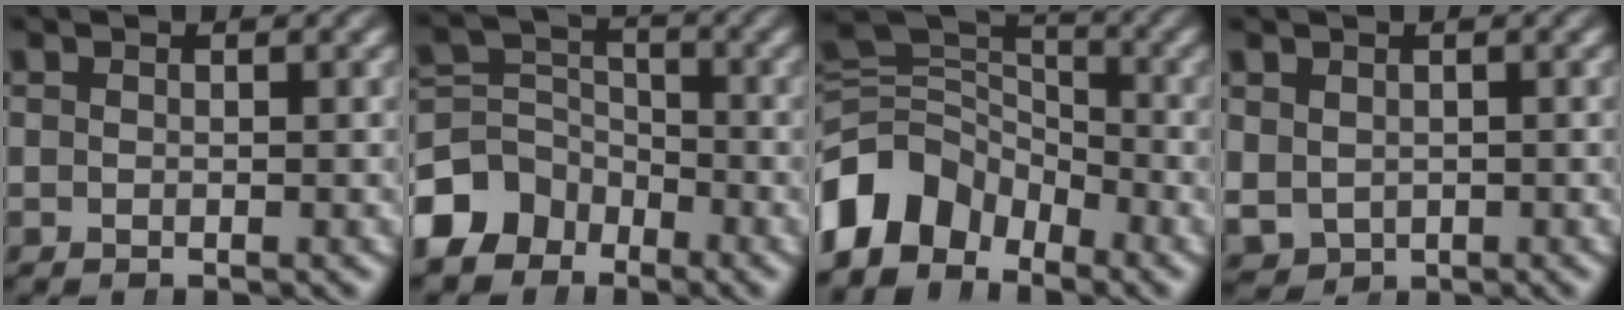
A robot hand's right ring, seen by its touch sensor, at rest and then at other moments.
{"total": 7.0, "force": [-2.7, 5.9, 2.6], "torque": [-0.049, -0.031, -0.041]}
{"total": 10.7, "force": [-2.7, 8.6, 5.7], "torque": [-0.111, -0.029, -0.043]}
{"total": 4.4, "force": [-1.0, 4.0, 1.5], "torque": [-0.039, -0.037, 0.006]}